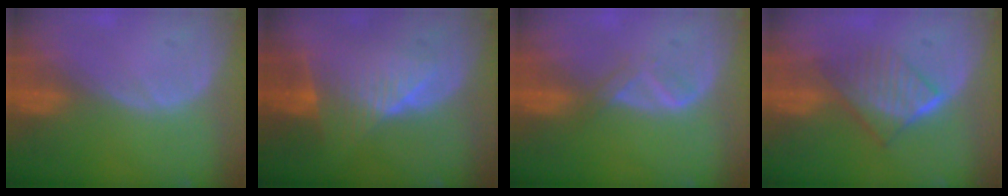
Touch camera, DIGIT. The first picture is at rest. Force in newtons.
{"total": 8.0, "press": 6.9, "slide": 4.0}
{"total": 2.1, "press": 2.1, "slide": 0.2}
{"total": 6.7, "press": 6.0, "slide": 2.9}